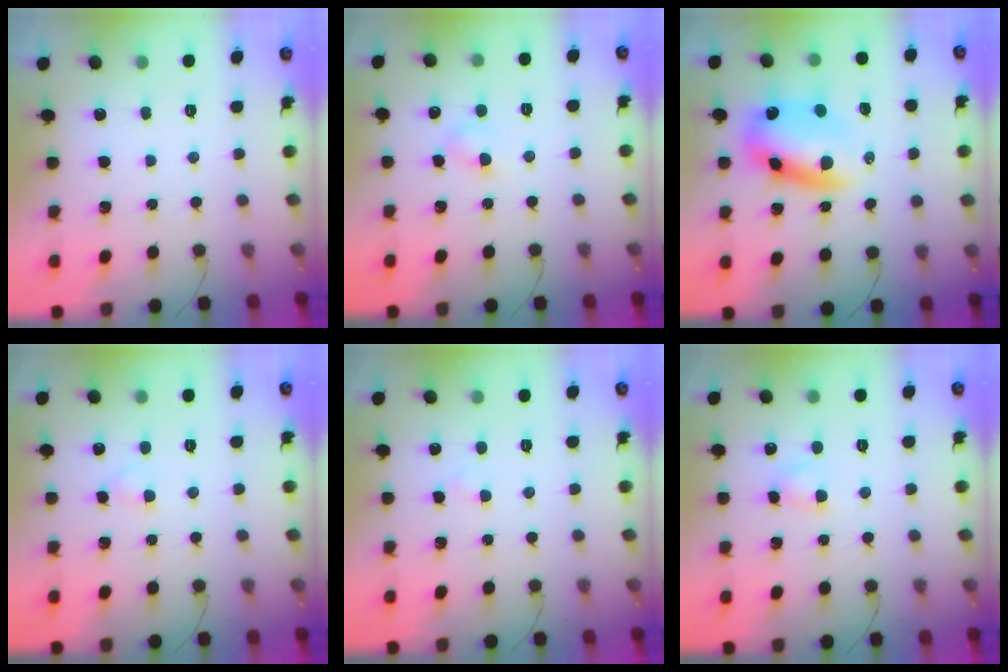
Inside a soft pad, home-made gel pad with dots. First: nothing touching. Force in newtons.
{"total": 3.5, "press": 3.3, "slide": 1.3}
{"total": 10.1, "press": 9.8, "slide": 2.3}
{"total": 1.8, "press": 1.6, "slide": 0.8}
{"total": 1.0, "press": 0.7, "slide": 0.6}
{"total": 3.1, "press": 2.9, "slide": 1.0}